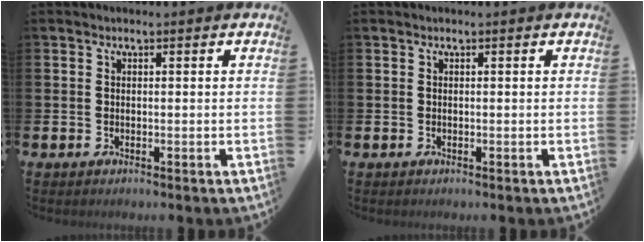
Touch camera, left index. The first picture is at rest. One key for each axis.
{"total": 0.0}